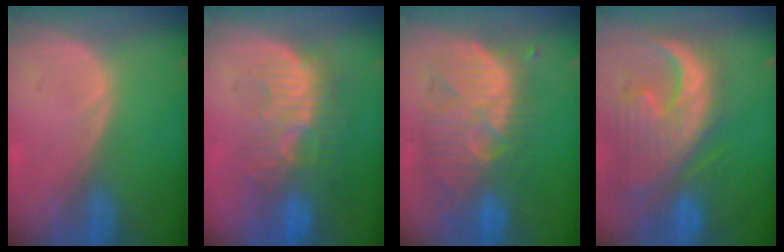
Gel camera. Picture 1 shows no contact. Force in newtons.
{"total": 10.6, "press": 9.5, "slide": 4.7}
{"total": 11.0, "press": 10.5, "slide": 3.0}
{"total": 13.4, "press": 11.4, "slide": 7.0}